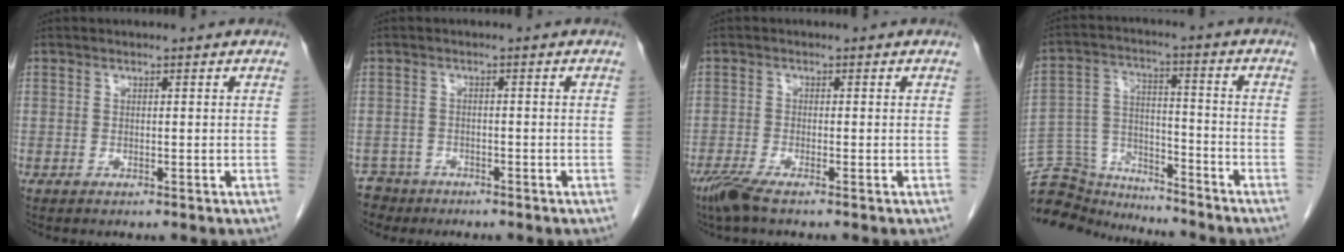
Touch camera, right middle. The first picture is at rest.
{"total": 3.7, "force": [-3.0, 2.1, -0.7], "torque": [0.010, 0.001, -0.057]}
{"total": 3.7, "force": [-2.7, 0.3, 2.6], "torque": [-0.057, -0.011, -0.056]}
{"total": 13.5, "force": [-13.1, 3.1, 1.1], "torque": [-0.030, 0.043, -0.223]}